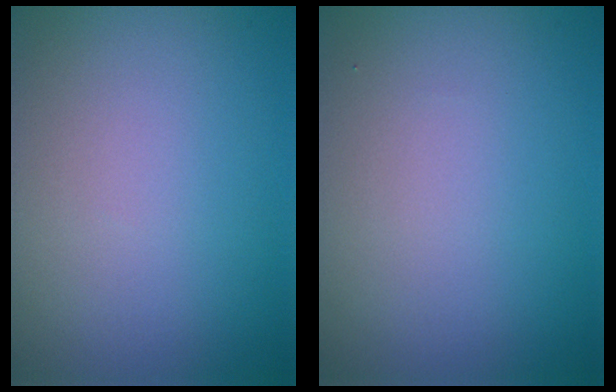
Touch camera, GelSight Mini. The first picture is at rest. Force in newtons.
{"total": 0.0}